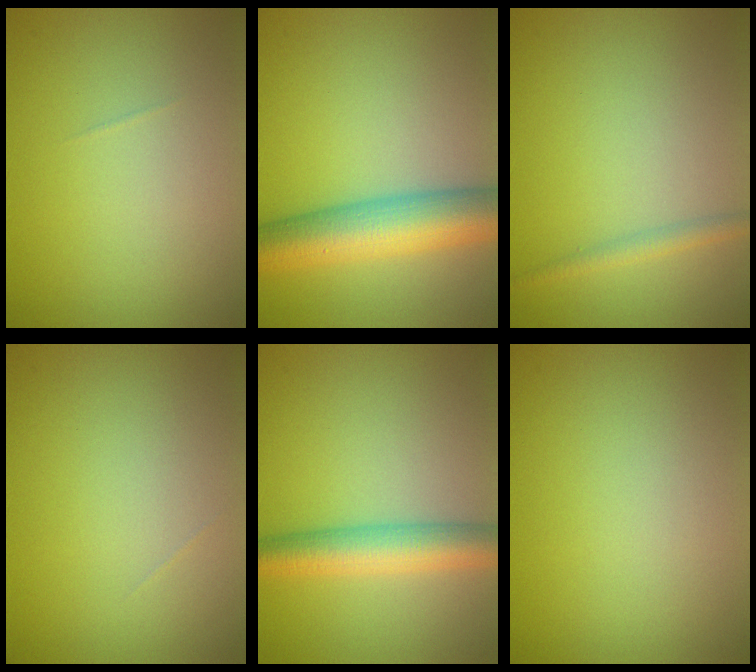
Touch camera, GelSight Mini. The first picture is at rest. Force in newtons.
{"total": 8.0, "press": 8.0, "slide": 0.3}
{"total": 1.4, "press": 1.4, "slide": 0.1}
{"total": 0.0}
{"total": 5.1, "press": 5.1, "slide": 0.1}
{"total": 0.0}